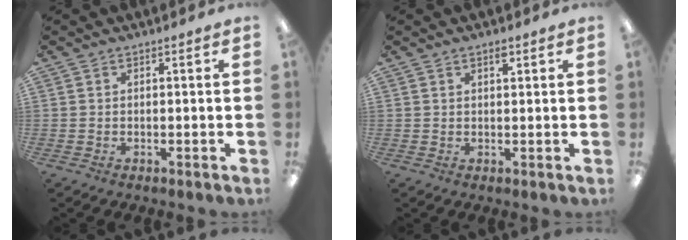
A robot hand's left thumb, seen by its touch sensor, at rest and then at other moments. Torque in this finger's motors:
{"motor_torque": [-0.04, 0.04, -0.29, 0.22, -0.01]}